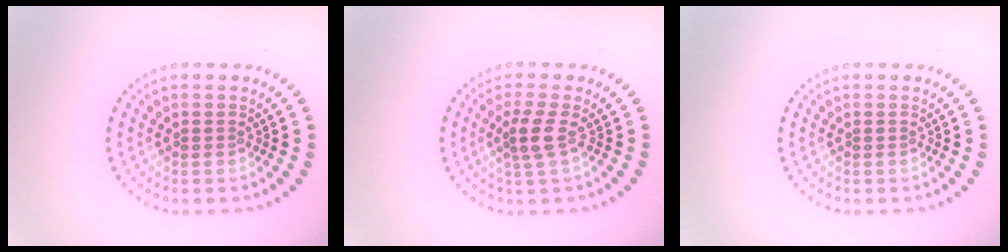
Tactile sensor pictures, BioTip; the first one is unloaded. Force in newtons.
{"total": 2.1, "press": 1.6, "slide": 1.3}
{"total": 0.0}